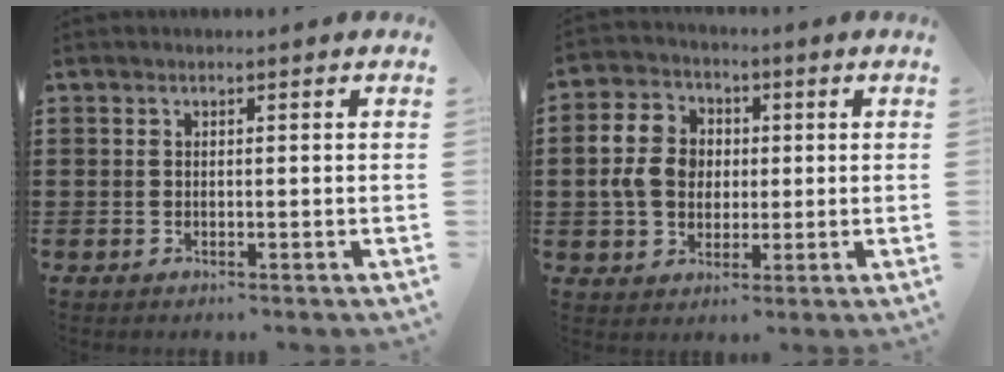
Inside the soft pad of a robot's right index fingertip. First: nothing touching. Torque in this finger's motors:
{"motor_torque": [1.14, 0.67, 0.80, 0.12]}